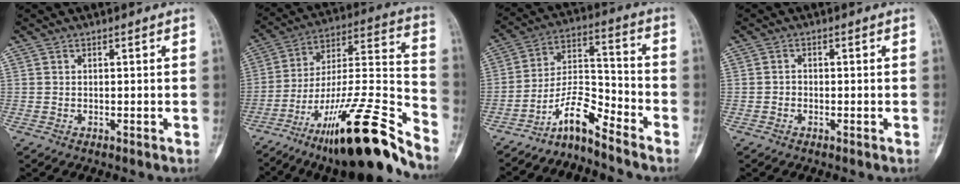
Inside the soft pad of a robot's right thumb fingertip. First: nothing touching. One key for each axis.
{"total": 26.6, "fx": -18.5, "fy": 4.3, "fz": 18.6, "tx": -0.271, "ty": 0.088, "tz": -0.307}
{"total": 8.8, "fx": -7.3, "fy": 1.5, "fz": 4.6, "tx": -0.089, "ty": 0.090, "tz": -0.140}
{"total": 1.0, "fx": -0.5, "fy": 0.8, "fz": 0.4, "tx": 0.000, "ty": 0.004, "tz": -0.012}